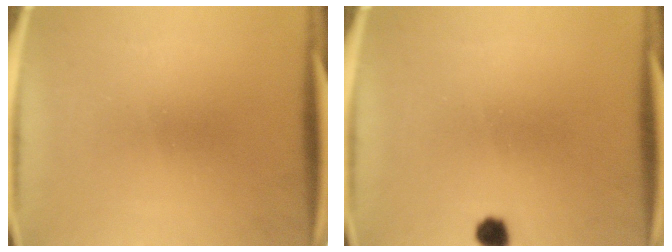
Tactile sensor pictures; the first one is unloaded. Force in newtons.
{"total": 2.4}